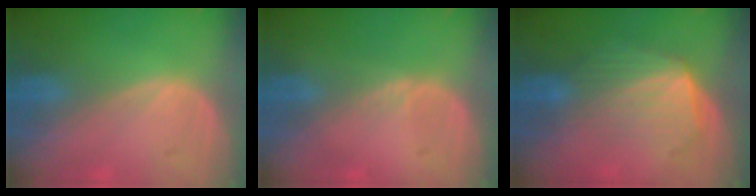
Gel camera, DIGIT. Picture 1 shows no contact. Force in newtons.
{"total": 0.6, "press": 0.6, "slide": 0.2}
{"total": 7.2, "press": 6.5, "slide": 3.0}